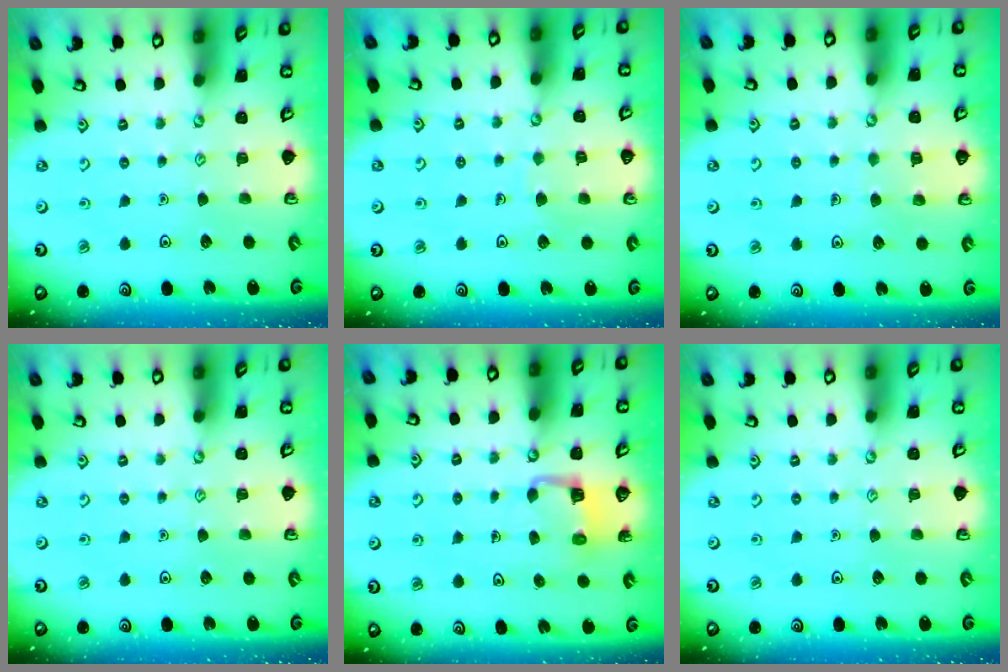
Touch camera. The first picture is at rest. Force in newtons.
{"total": 3.7, "press": 3.7, "slide": 0.4}
{"total": 3.9, "press": 3.9, "slide": 0.3}
{"total": 0.0}
{"total": 3.9, "press": 3.9, "slide": 0.1}
{"total": 0.0}